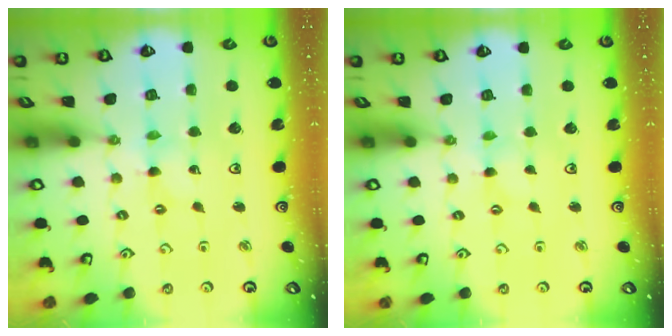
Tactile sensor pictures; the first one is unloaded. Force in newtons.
{"total": 0.0}